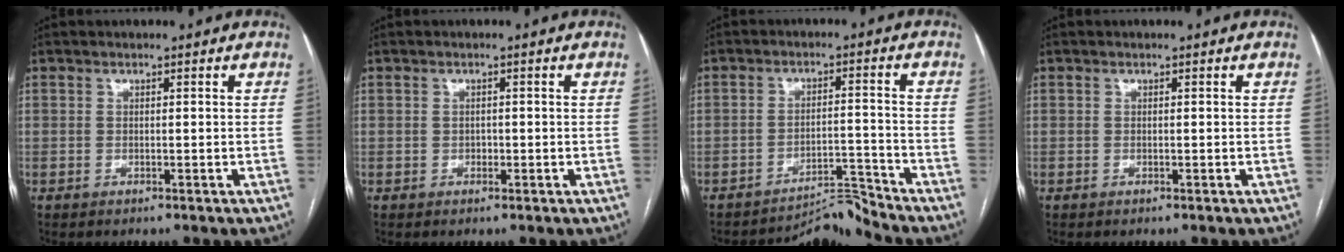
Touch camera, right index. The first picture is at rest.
{"total": 0.8, "force": [-0.2, 0.7, 0.4], "torque": [-0.004, 0.003, -0.004]}
{"total": 5.4, "force": [-4.9, -1.8, -1.3], "torque": [0.026, 0.011, -0.078]}
{"total": 0.0}